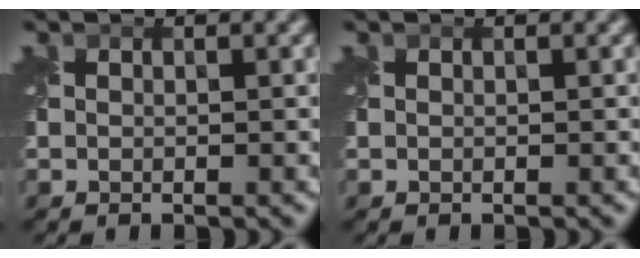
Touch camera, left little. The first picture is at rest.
{"total": 0.0}